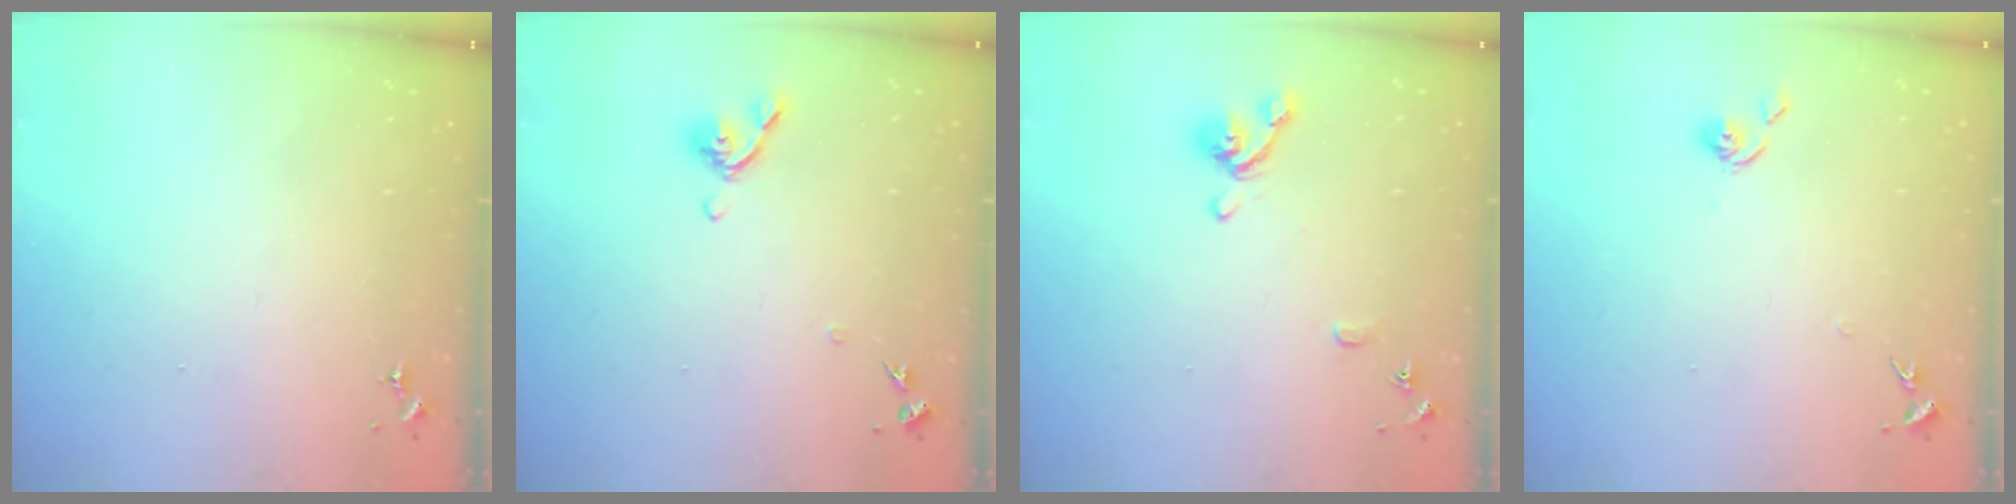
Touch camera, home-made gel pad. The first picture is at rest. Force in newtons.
{"total": 7.9, "press": 7.8, "slide": 1.5}
{"total": 9.9, "press": 9.8, "slide": 1.3}
{"total": 6.7, "press": 6.7, "slide": 0.6}